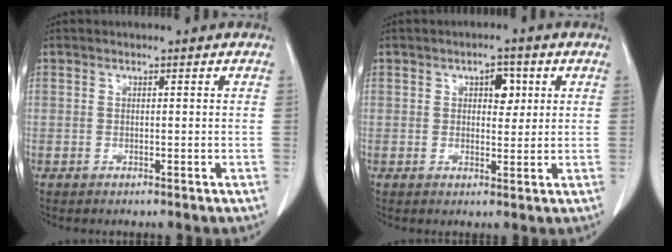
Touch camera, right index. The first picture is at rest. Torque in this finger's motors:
{"motor_torque": [0.08, 0.08, 0.04, 0.02]}